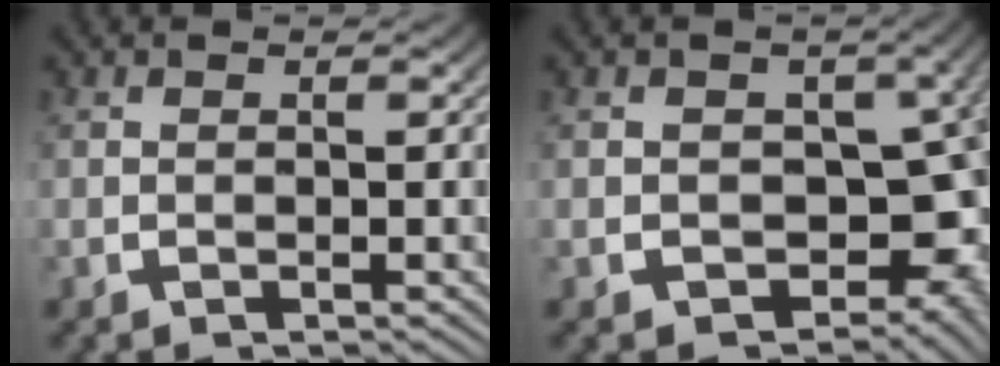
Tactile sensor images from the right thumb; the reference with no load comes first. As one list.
[{"total": 12.2, "force": [-1.7, 9.6, 7.4], "torque": [-0.113, -0.054, -0.006]}]